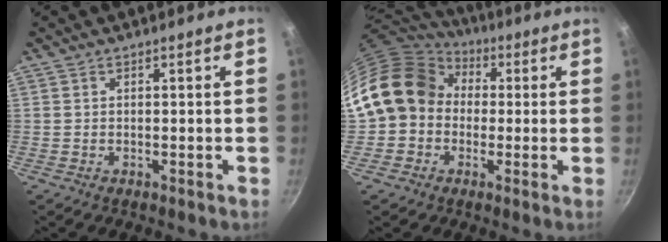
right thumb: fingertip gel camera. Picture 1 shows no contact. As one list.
[{"total": 15.2, "force": [1.2, 13.0, 7.8], "torque": [-0.113, 0.041, 0.007]}]